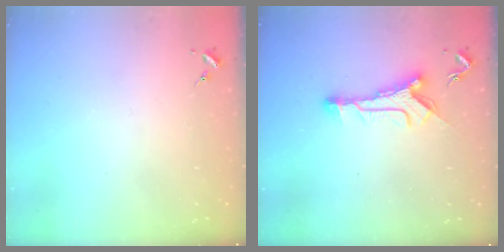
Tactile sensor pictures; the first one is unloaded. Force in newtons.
{"total": 11.3, "press": 11.3, "slide": 0.5}